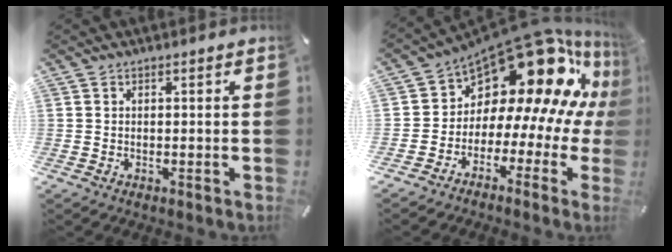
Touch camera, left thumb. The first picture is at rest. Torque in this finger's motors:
{"motor_torque": [1.79, 3.21, 0.91, 0.83, 0.04]}